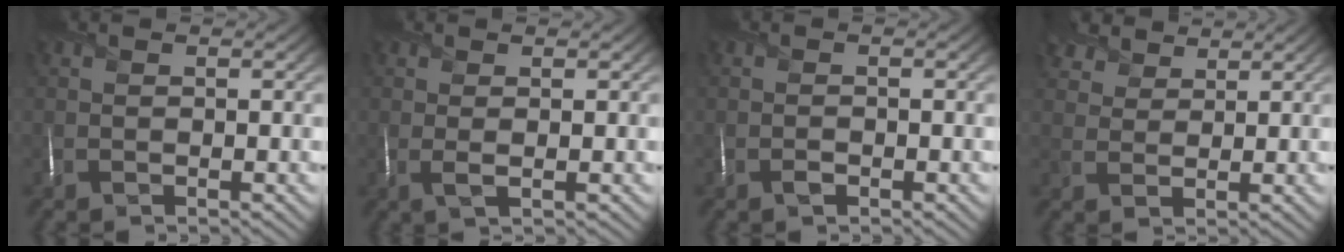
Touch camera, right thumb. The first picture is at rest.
{"total": 1.4, "force": [0.4, 0.1, 1.4], "torque": [-0.028, 0.005, 0.007]}
{"total": 0.7, "force": [-0.4, 0.3, 0.4], "torque": [-0.004, 0.004, -0.008]}
{"total": 4.4, "force": [3.6, 2.3, 1.4], "torque": [-0.041, 0.003, 0.076]}